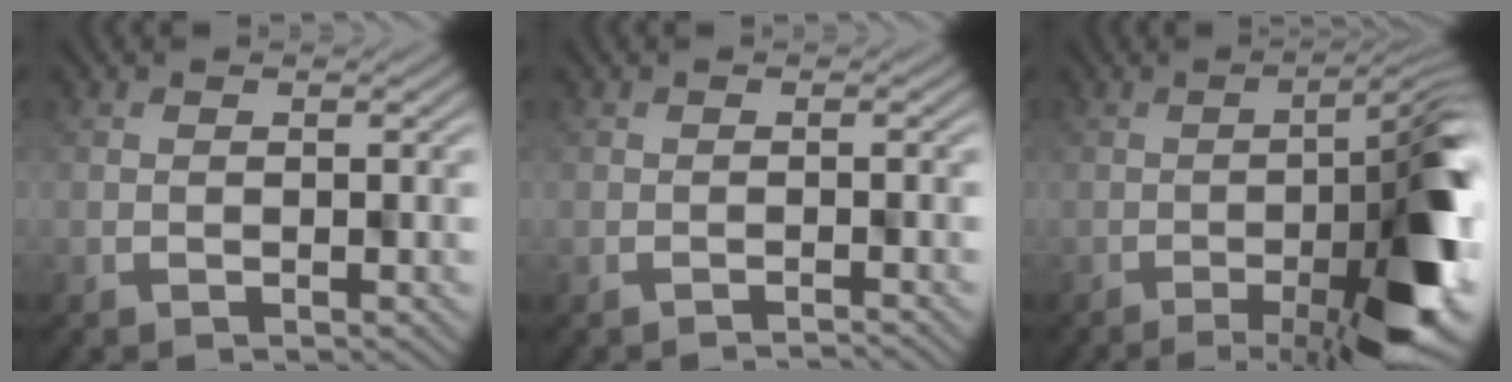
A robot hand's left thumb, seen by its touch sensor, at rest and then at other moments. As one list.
[{"total": 1.2, "force": [-1.1, 0.0, 0.4], "torque": [0.000, 0.005, -0.021]}, {"total": 12.2, "force": [-4.4, 2.2, 11.1], "torque": [-0.132, 0.011, -0.058]}]